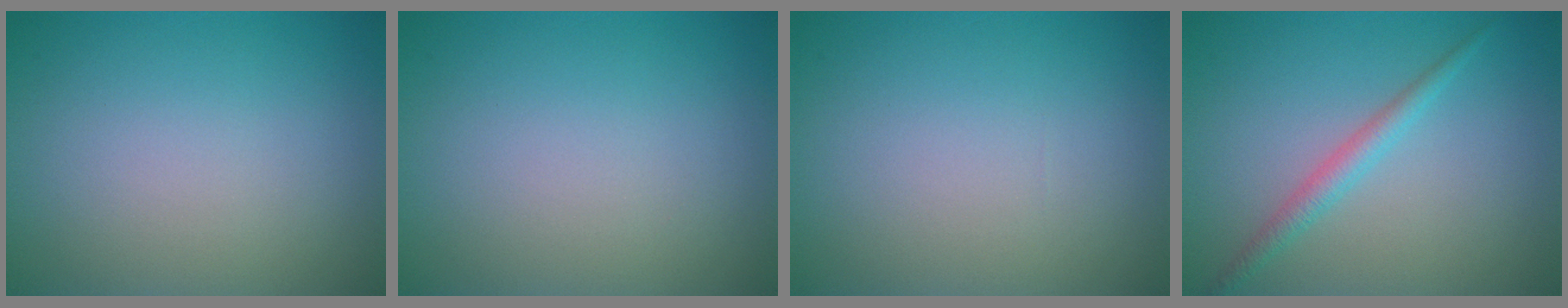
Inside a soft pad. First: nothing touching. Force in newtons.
{"total": 0.0}
{"total": 0.0}
{"total": 2.0, "press": 2.0, "slide": 0.0}